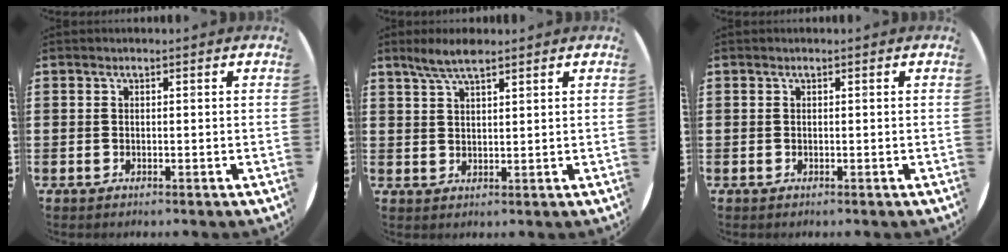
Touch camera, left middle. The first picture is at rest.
{"total": 4.1, "force": [3.3, 0.9, 2.3], "torque": [-0.043, -0.005, 0.058]}
{"total": 0.0}